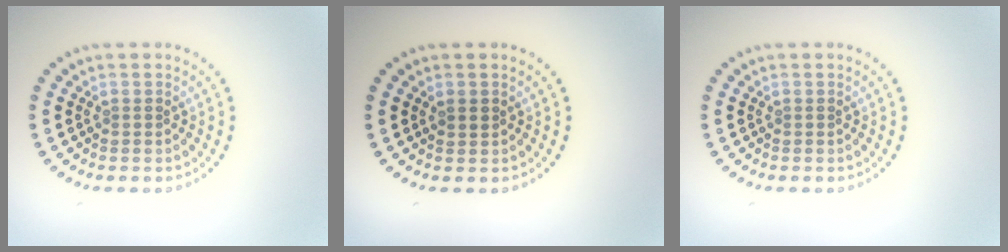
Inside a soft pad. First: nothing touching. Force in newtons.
{"total": 1.0, "press": 0.9, "slide": 0.4}
{"total": 0.0}